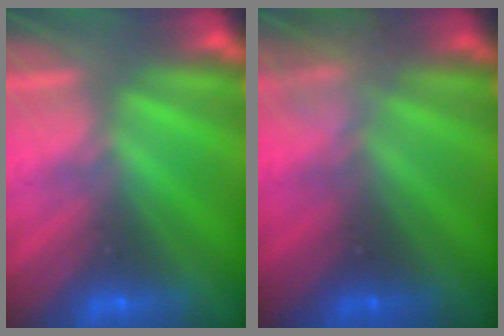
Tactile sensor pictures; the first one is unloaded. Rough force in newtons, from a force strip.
{"total": 2.3}